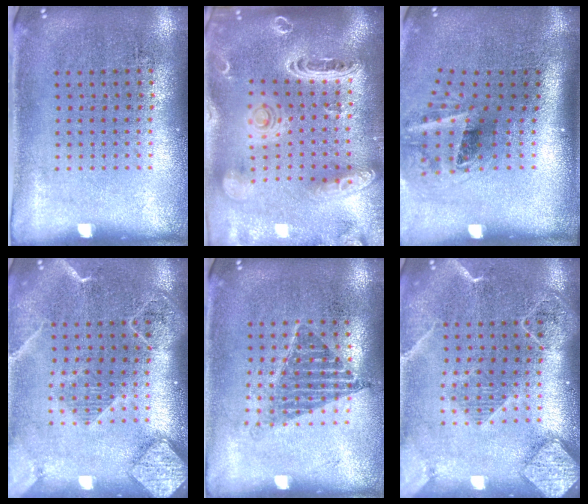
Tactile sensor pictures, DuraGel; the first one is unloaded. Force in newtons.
{"total": 3.8, "press": 3.0, "slide": 2.3}
{"total": 2.1, "press": 1.3, "slide": 1.6}
{"total": 2.1, "press": 1.9, "slide": 0.9}
{"total": 1.1, "press": 1.0, "slide": 0.6}
{"total": 2.1, "press": 1.9, "slide": 0.9}